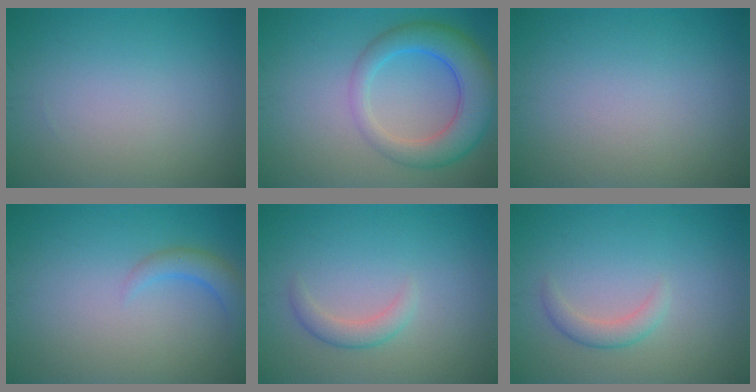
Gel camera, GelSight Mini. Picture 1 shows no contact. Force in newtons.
{"total": 6.4, "press": 6.4, "slide": 0.3}
{"total": 0.0}
{"total": 2.3, "press": 2.3, "slide": 0.3}
{"total": 1.7, "press": 1.7, "slide": 0.1}
{"total": 1.7, "press": 1.7, "slide": 0.1}